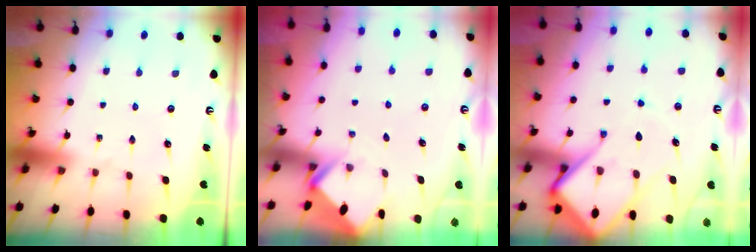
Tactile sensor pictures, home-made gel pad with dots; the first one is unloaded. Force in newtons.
{"total": 2.6, "press": 2.6, "slide": 0.2}
{"total": 16.7, "press": 16.6, "slide": 1.7}